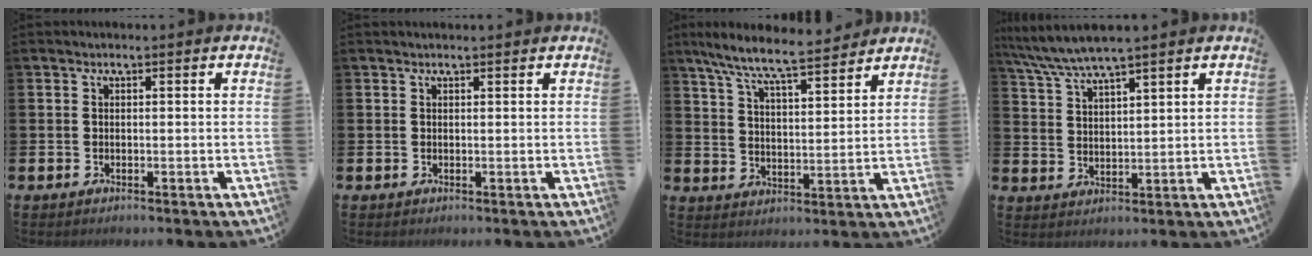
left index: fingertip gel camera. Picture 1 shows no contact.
{"total": 0.5, "force": [0.5, 0.0, 0.1], "torque": [0.008, -0.003, 0.008]}
{"total": 8.5, "force": [7.8, 0.7, 3.2], "torque": [-0.092, -0.044, 0.139]}
{"total": 5.5, "force": [5.1, 0.1, 2.0], "torque": [-0.059, -0.020, 0.092]}